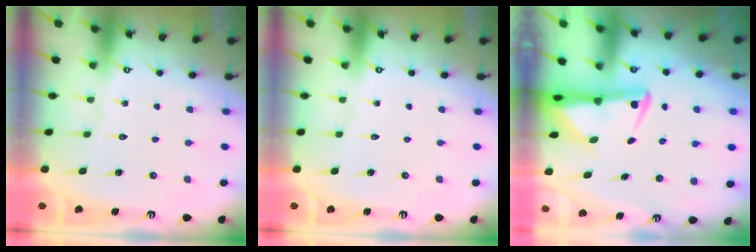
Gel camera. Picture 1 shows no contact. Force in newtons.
{"total": 0.0}
{"total": 4.5, "press": 4.4, "slide": 0.9}